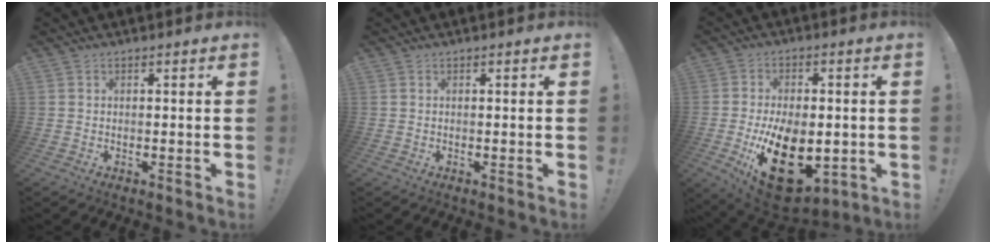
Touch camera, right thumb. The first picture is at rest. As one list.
[{"total": 0.0}, {"total": 21.7, "force": [-5.5, 12.9, 16.5], "torque": [-0.266, 0.014, -0.072]}]